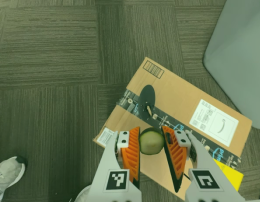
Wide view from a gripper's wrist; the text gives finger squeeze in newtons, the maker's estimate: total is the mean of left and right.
{"total": 11.0, "left": 12.0, "right": 10.0}